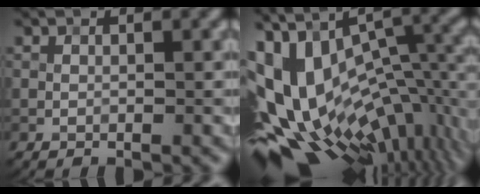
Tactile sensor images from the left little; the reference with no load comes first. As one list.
[{"total": 16.5, "force": [-0.9, 8.8, 13.9], "torque": [-0.225, 0.003, 0.010]}]